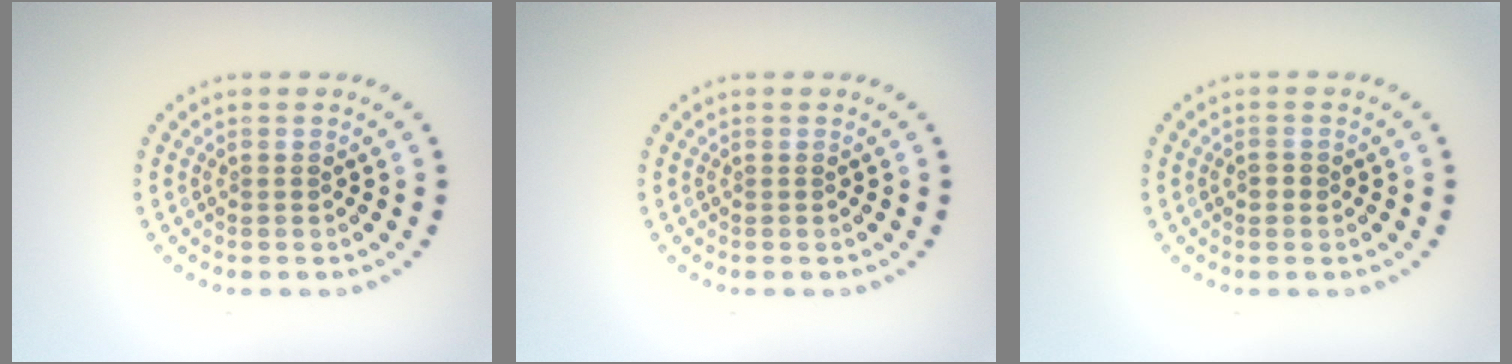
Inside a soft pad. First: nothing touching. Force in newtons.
{"total": 0.0}
{"total": 0.9, "press": 0.9, "slide": 0.0}